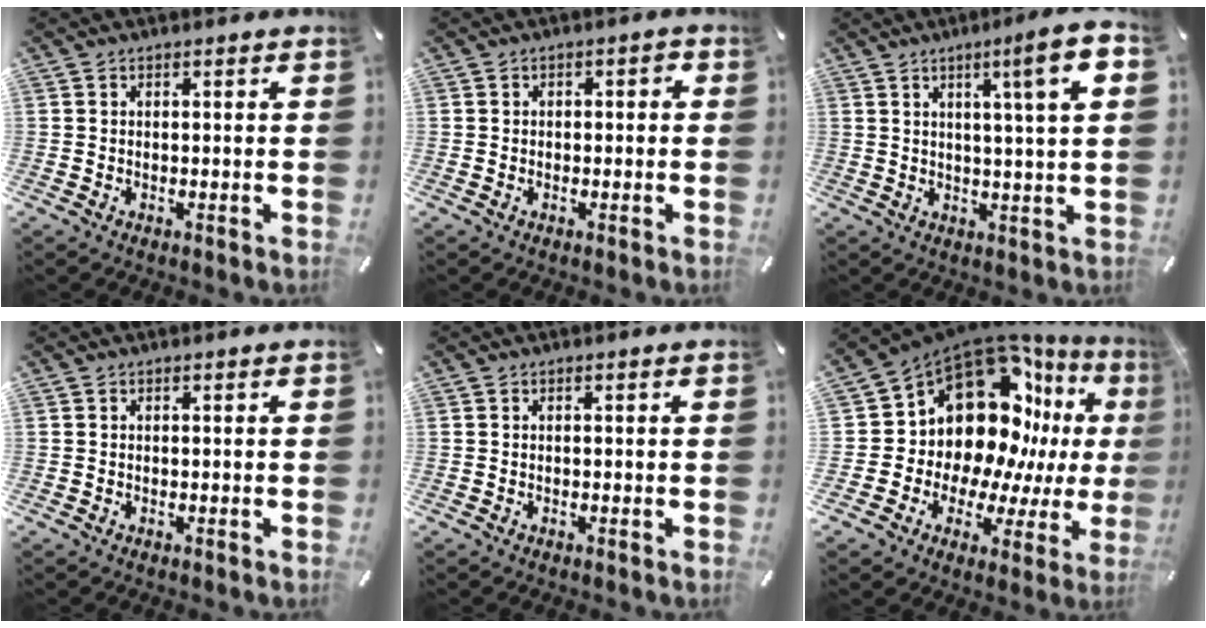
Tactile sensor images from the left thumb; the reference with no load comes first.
{"total": 1.3, "force": [-0.5, 1.1, 0.5], "torque": [-0.010, 0.010, -0.014]}
{"total": 10.4, "force": [3.9, 0.4, 9.7], "torque": [-0.154, -0.006, 0.055]}
{"total": 0.0}
{"total": 0.0}
{"total": 18.1, "force": [8.1, 13.4, 9.1], "torque": [-0.138, -0.098, 0.158]}